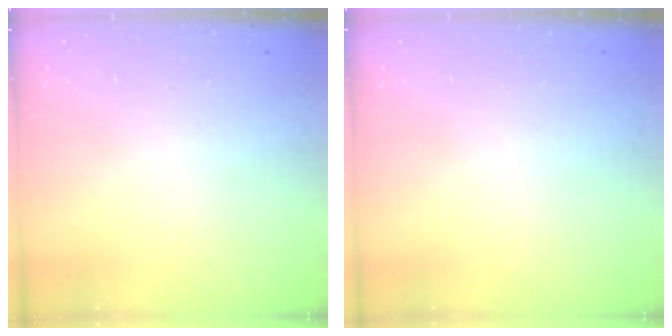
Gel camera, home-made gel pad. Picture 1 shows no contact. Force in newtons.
{"total": 0.0}